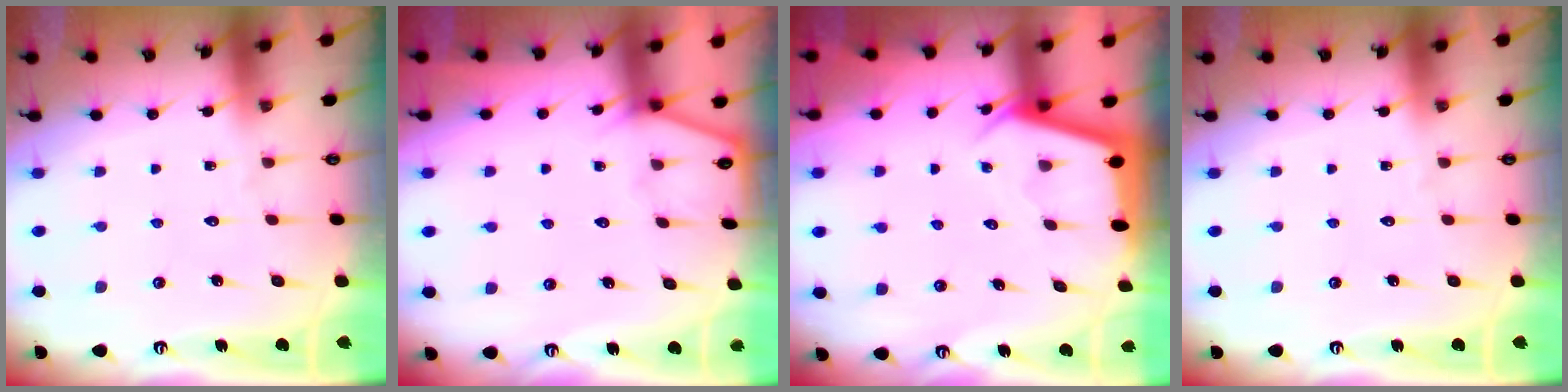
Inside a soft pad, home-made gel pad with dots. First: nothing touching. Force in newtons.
{"total": 2.2, "press": 2.2, "slide": 0.3}
{"total": 2.8, "press": 2.8, "slide": 0.4}
{"total": 0.0}